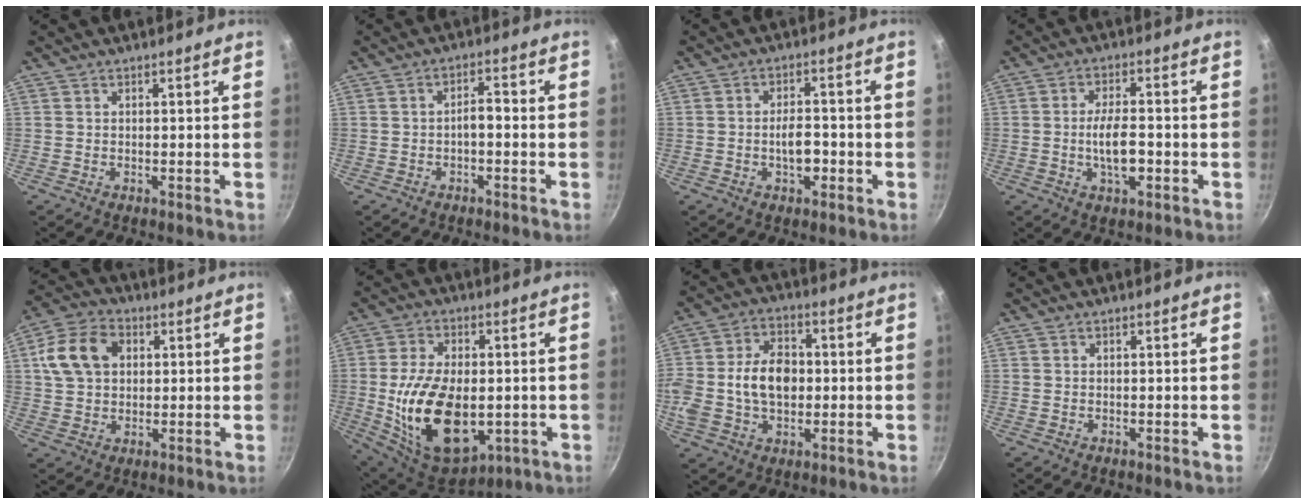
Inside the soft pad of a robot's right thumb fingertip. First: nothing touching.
{"total": 3.0, "force": [-0.8, 1.5, 2.5], "torque": [-0.036, 0.019, -0.016]}
{"total": 4.8, "force": [-1.2, 2.7, 3.8], "torque": [-0.049, 0.017, -0.020]}
{"total": 6.8, "force": [-1.2, 3.0, 6.0], "torque": [-0.102, 0.006, -0.022]}
{"total": 11.6, "force": [2.9, 8.4, 7.5], "torque": [-0.130, 0.014, 0.046]}
{"total": 21.0, "force": [-2.9, 12.1, 17.0], "torque": [-0.291, -0.008, -0.020]}
{"total": 14.2, "force": [-0.3, 9.8, 10.3], "torque": [-0.183, 0.020, -0.001]}
{"total": 0.0}